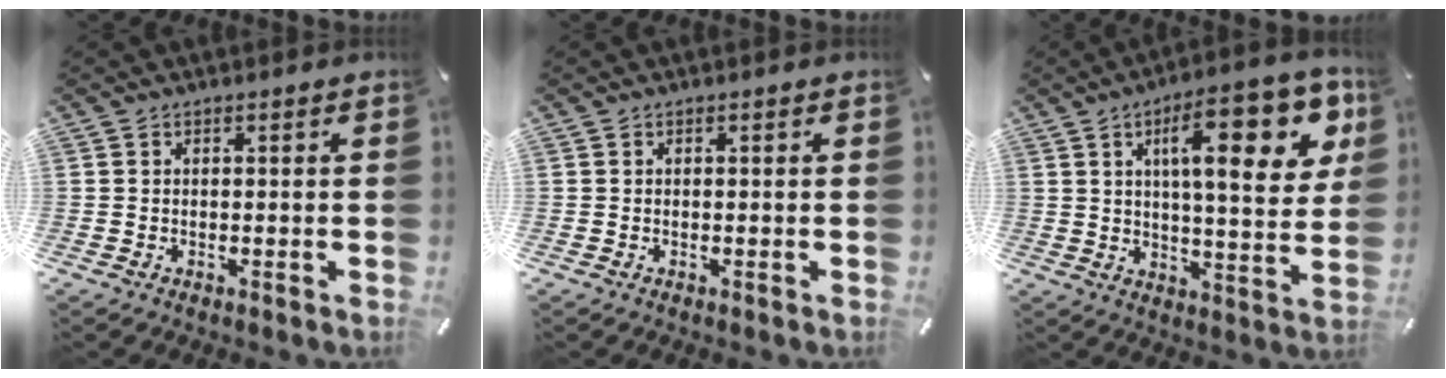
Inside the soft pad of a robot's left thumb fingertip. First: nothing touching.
{"total": 0.0}
{"total": 20.6, "force": [8.2, 7.1, 17.5], "torque": [-0.255, -0.023, 0.117]}